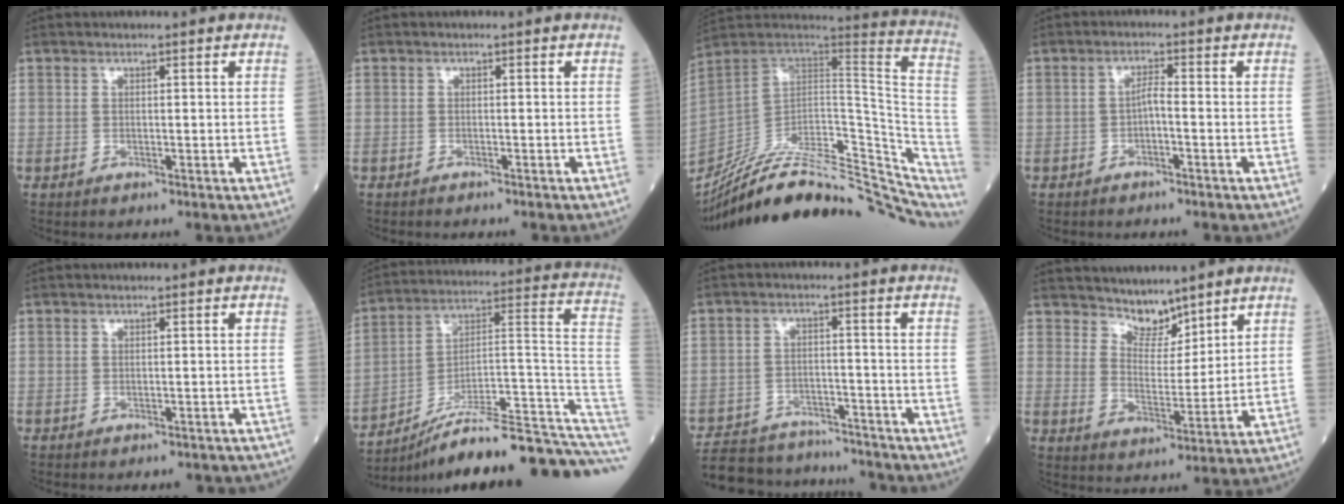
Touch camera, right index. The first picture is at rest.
{"total": 2.0, "force": [-1.9, 0.2, 0.8], "torque": [-0.012, -0.001, -0.023]}
{"total": 32.2, "force": [-25.9, 9.2, 16.9], "torque": [-0.215, -0.001, -0.367]}
{"total": 1.8, "force": [-0.8, 0.2, 1.7], "torque": [-0.027, 0.003, -0.016]}
{"total": 4.6, "force": [-4.1, 1.6, 1.2], "torque": [-0.005, -0.003, -0.046]}
{"total": 25.7, "force": [-21.8, 0.4, 13.7], "torque": [-0.105, 0.040, -0.322]}
{"total": 15.8, "force": [-14.7, 4.3, 3.7], "torque": [-0.069, 0.015, -0.213]}
{"total": 5.0, "force": [4.6, 1.7, 0.8], "torque": [-0.015, -0.002, 0.092]}